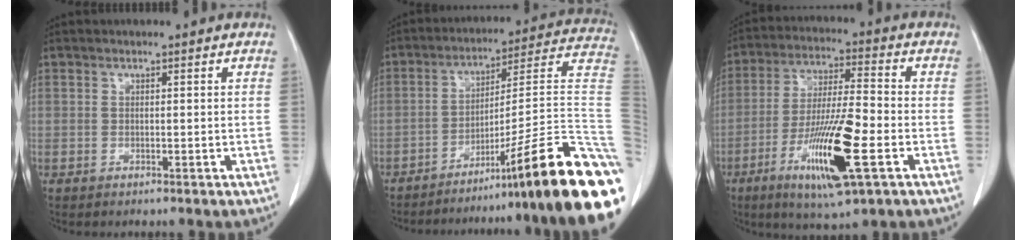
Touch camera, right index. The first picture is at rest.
{"total": 26.6, "force": [-15.4, -0.3, 21.7], "torque": [-0.180, 0.025, -0.232]}
{"total": 15.1, "force": [-5.8, 1.4, 13.8], "torque": [-0.263, -0.022, -0.100]}